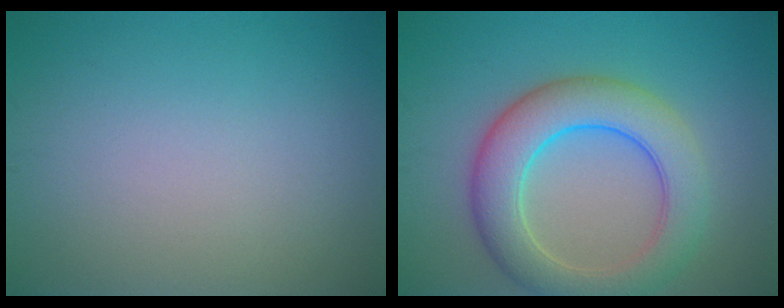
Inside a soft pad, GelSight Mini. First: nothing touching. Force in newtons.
{"total": 7.4, "press": 7.4, "slide": 0.3}